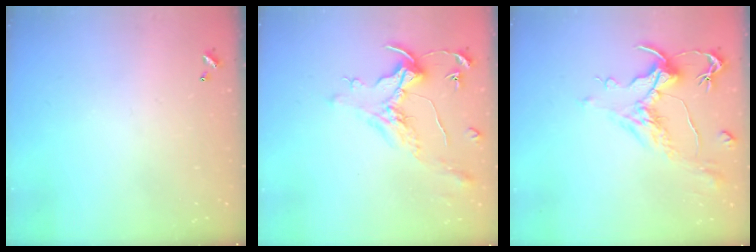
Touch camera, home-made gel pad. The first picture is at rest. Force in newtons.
{"total": 1.5, "press": 1.3, "slide": 0.7}
{"total": 1.6, "press": 0.7, "slide": 1.4}